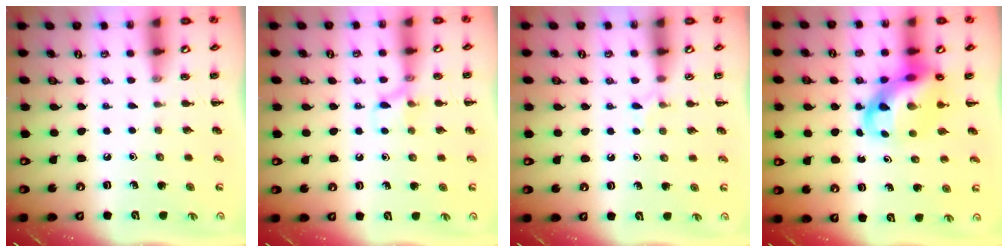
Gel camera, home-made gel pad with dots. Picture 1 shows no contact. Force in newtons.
{"total": 7.6, "press": 7.5, "slide": 1.1}
{"total": 4.9, "press": 4.5, "slide": 1.9}
{"total": 11.4, "press": 11.0, "slide": 3.0}